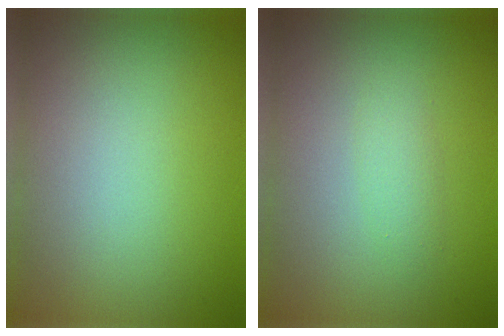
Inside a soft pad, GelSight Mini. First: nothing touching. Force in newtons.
{"total": 1.3, "press": 1.3, "slide": 0.1}